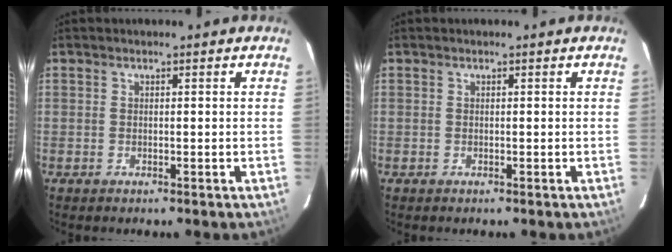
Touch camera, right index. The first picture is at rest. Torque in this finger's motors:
{"motor_torque": [0.00, 0.00, 0.00, 0.00]}